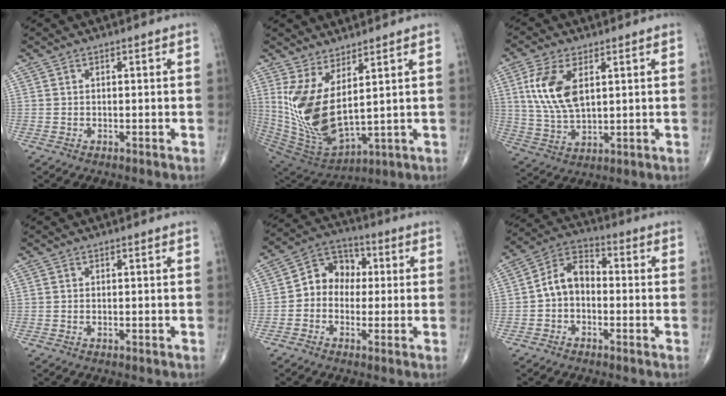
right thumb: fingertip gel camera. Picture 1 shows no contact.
{"total": 14.7, "force": [4.1, 5.8, 12.9], "torque": [-0.266, -0.047, 0.104]}
{"total": 11.0, "force": [3.3, 5.6, 8.9], "torque": [-0.182, -0.010, 0.070]}
{"total": 0.0}
{"total": 8.3, "force": [-0.2, 6.9, 4.6], "torque": [-0.042, 0.033, -0.020]}
{"total": 7.7, "force": [-1.1, 5.3, 5.4], "torque": [-0.081, 0.032, -0.038]}